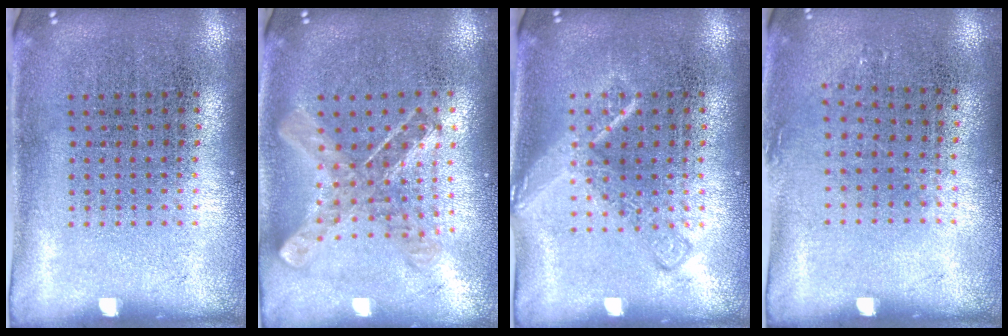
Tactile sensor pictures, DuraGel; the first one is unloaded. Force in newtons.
{"total": 0.9, "press": 0.9, "slide": 0.1}
{"total": 2.1, "press": 2.1, "slide": 0.3}
{"total": 0.8, "press": 0.6, "slide": 0.5}